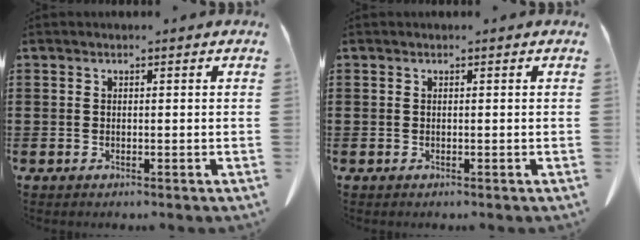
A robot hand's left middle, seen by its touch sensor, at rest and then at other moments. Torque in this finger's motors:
{"motor_torque": [-0.03, 0.02, 0.00, 0.00]}